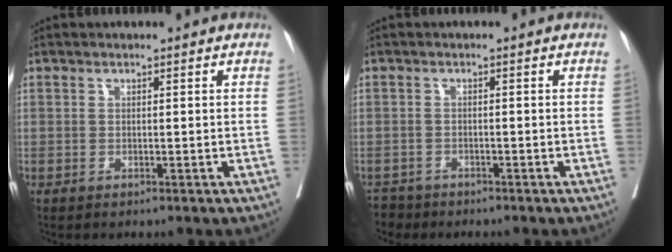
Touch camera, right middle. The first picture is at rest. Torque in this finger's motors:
{"motor_torque": [0.29, -0.36, 0.05, 0.01]}